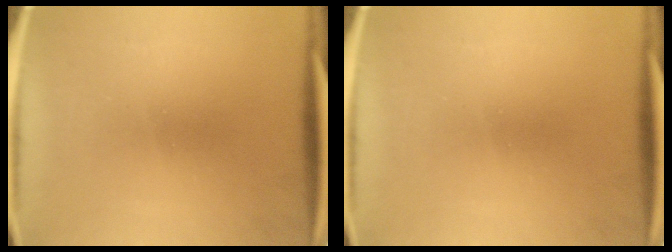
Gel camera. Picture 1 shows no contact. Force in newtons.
{"total": 0.0}